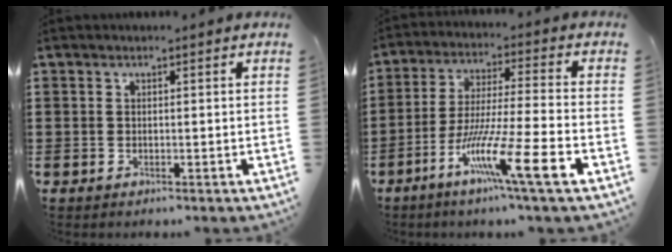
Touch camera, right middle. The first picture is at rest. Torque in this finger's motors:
{"motor_torque": [2.14, 0.00, 0.74, 0.21]}